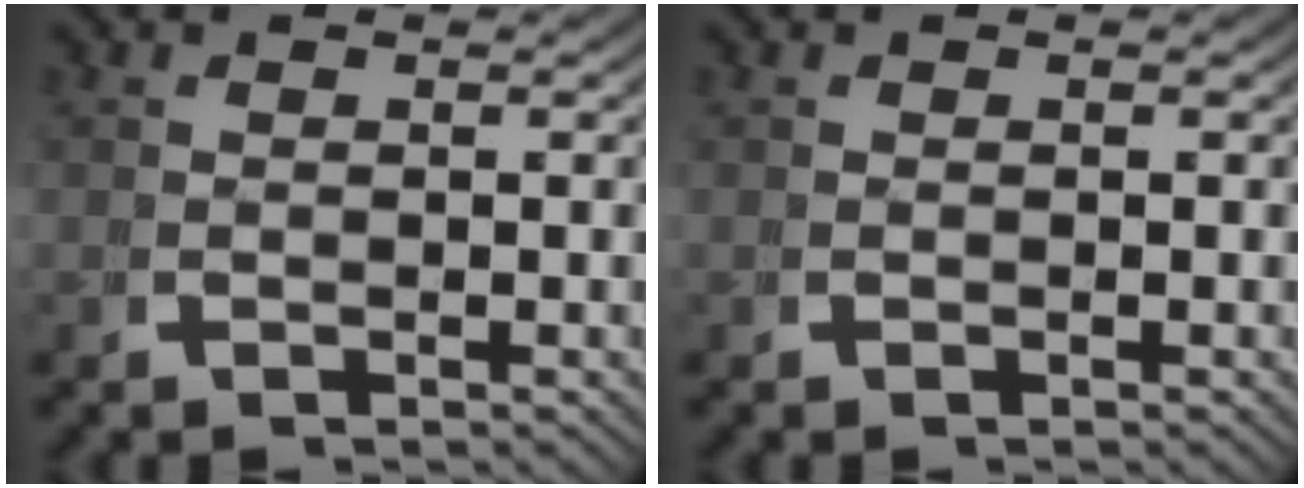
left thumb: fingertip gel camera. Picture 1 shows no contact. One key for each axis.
{"total": 0.0}